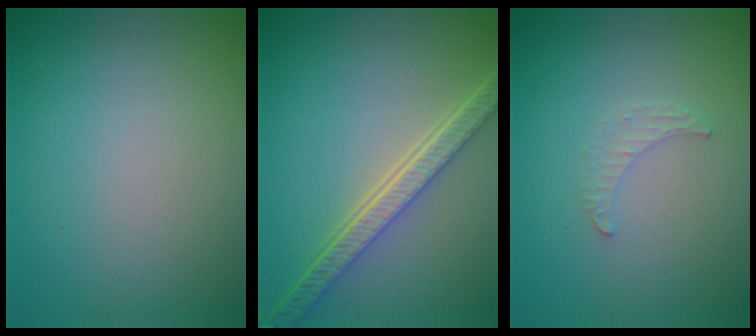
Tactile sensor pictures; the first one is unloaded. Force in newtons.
{"total": 5.5, "press": 4.1, "slide": 3.7}
{"total": 1.1, "press": 1.1, "slide": 0.3}